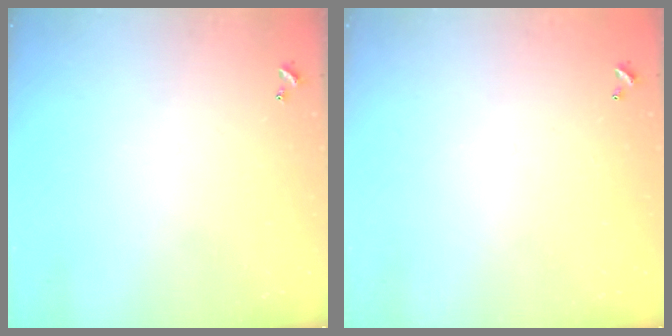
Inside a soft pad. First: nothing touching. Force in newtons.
{"total": 3.0, "press": 3.0, "slide": 0.1}